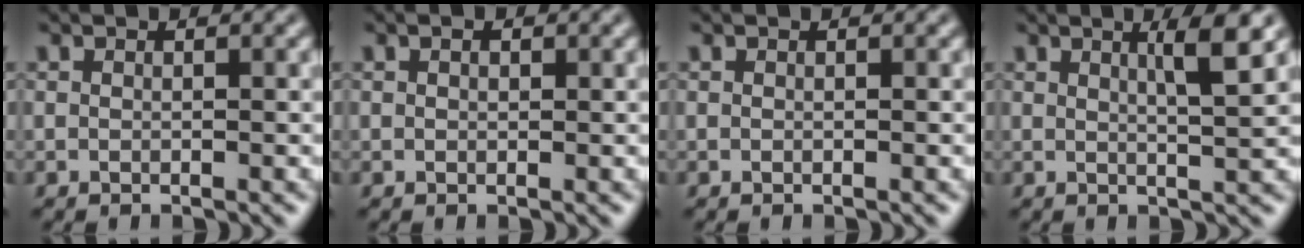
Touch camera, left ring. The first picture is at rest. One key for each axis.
{"total": 1.3, "fx": 0.6, "fy": 0.8, "fz": 0.9, "tx": -0.007, "ty": 0.009, "tz": -0.002}
{"total": 0.0}
{"total": 3.1, "fx": 1.3, "fy": 0.3, "fz": 2.7, "tx": -0.027, "ty": 0.003, "tz": 0.022}